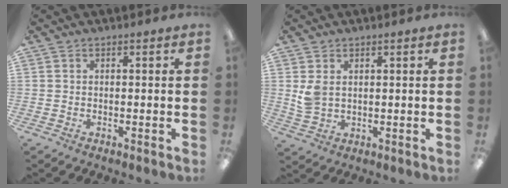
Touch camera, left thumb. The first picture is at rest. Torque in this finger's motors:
{"motor_torque": [-0.16, 0.23, 0.51, -0.31, 0.03]}